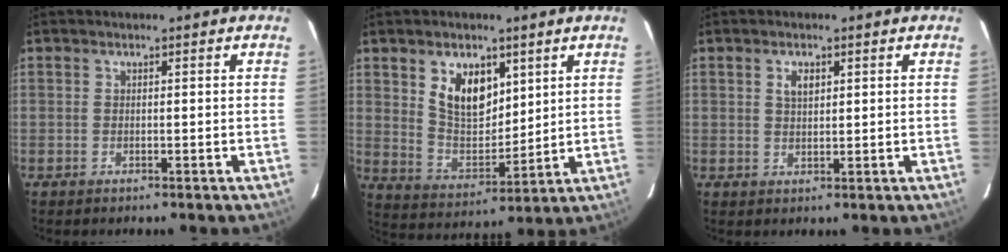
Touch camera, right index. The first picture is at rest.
{"total": 10.9, "force": [5.0, 6.6, 6.9], "torque": [-0.122, 0.005, 0.107]}
{"total": 2.6, "force": [1.1, 1.5, 1.9], "torque": [-0.031, 0.004, 0.019]}